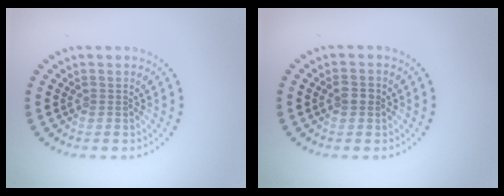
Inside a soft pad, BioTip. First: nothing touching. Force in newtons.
{"total": 1.7, "press": 1.7, "slide": 0.2}